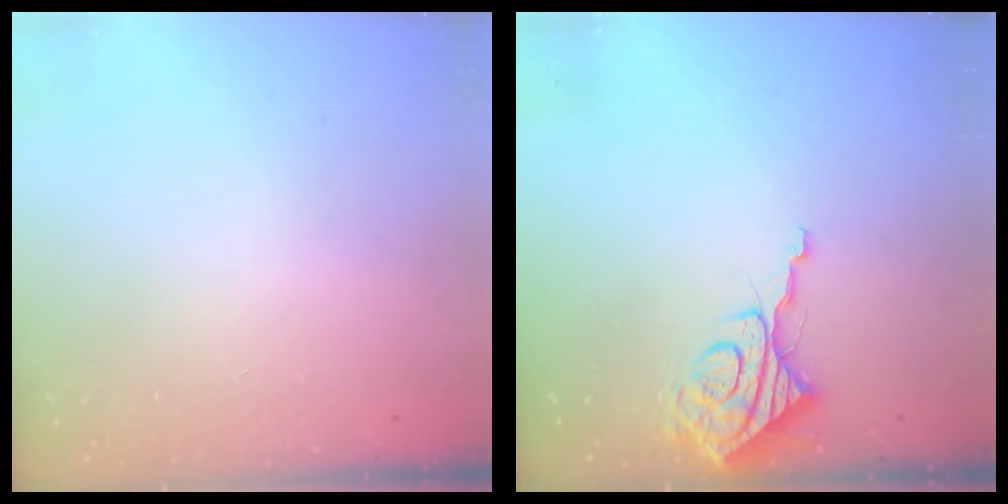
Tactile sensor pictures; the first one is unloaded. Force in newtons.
{"total": 9.8, "press": 9.7, "slide": 1.1}